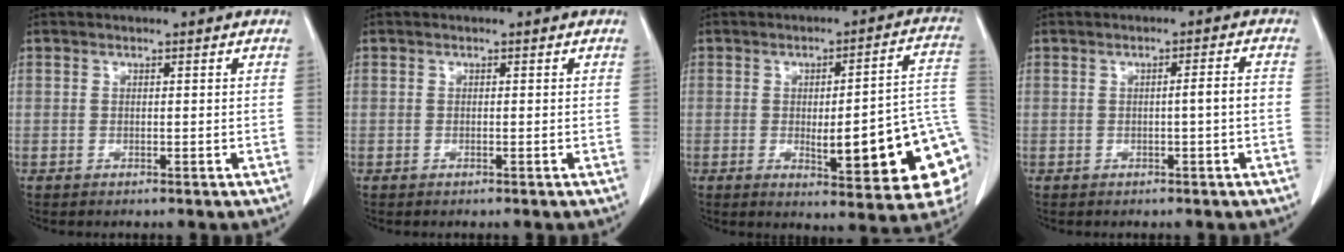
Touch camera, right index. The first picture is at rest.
{"total": 0.0}
{"total": 18.5, "force": [-3.8, 3.2, 17.9], "torque": [-0.146, 0.018, -0.033]}
{"total": 2.4, "force": [-0.5, -0.2, 2.3], "torque": [-0.032, 0.002, -0.007]}